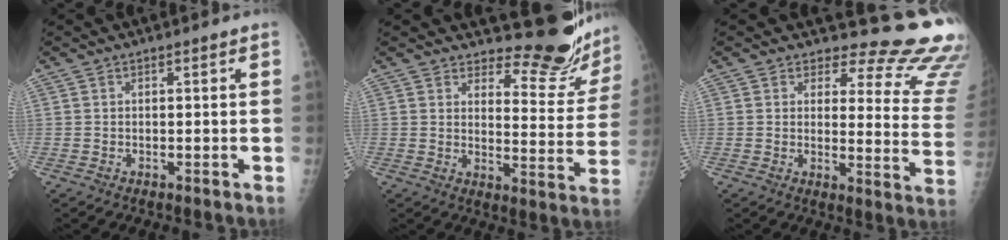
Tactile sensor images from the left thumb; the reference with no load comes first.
{"total": 12.7, "force": [12.3, 2.2, 1.8], "torque": [0.008, -0.149, 0.146]}
{"total": 17.0, "force": [15.9, 4.8, 3.7], "torque": [0.010, -0.164, 0.151]}